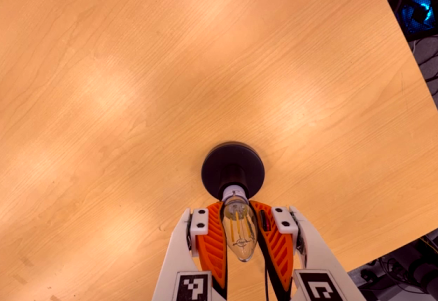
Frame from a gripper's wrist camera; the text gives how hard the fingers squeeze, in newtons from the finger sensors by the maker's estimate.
{"total": 26.2, "left": 30.0, "right": 22.4}